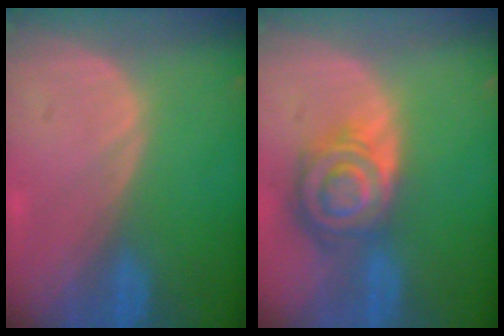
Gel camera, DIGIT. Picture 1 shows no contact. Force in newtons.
{"total": 8.5, "press": 7.4, "slide": 4.2}